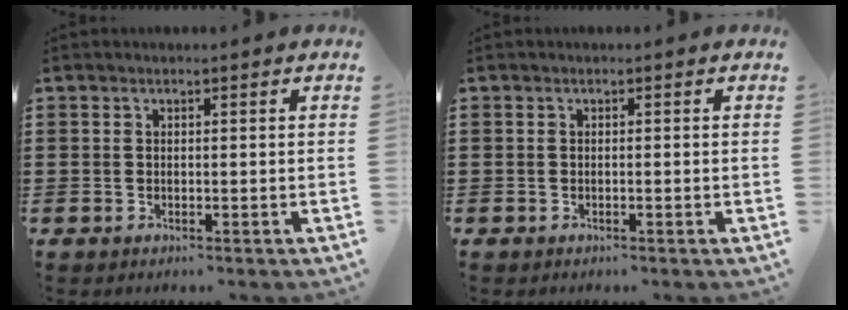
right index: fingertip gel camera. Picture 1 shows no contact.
{"total": 0.0}